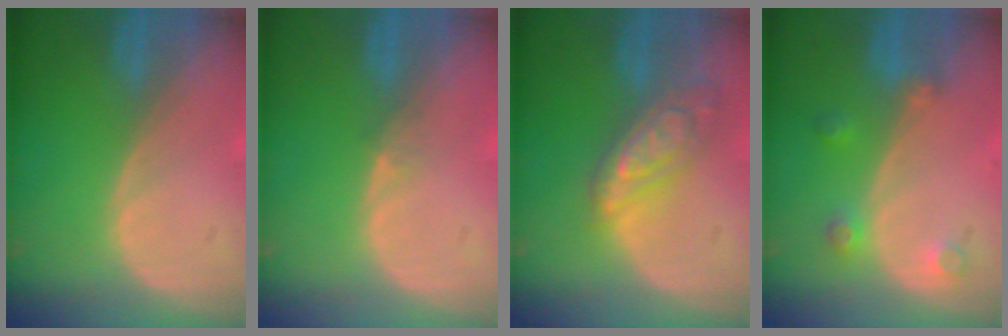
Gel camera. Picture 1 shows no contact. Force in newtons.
{"total": 0.9, "press": 0.7, "slide": 0.6}
{"total": 7.5, "press": 7.5, "slide": 0.5}
{"total": 3.6, "press": 3.3, "slide": 1.5}